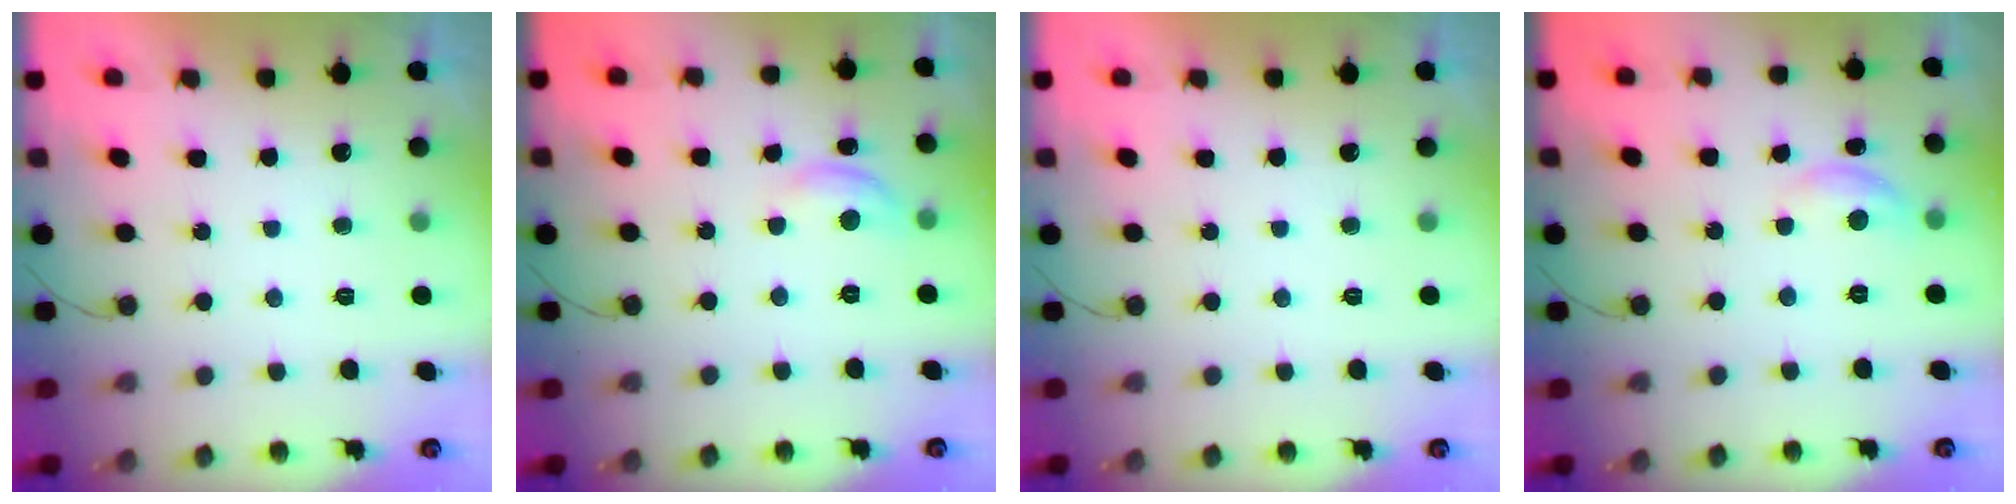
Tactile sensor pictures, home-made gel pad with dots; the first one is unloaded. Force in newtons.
{"total": 7.7, "press": 7.6, "slide": 0.6}
{"total": 0.0}
{"total": 6.9, "press": 6.9, "slide": 0.5}